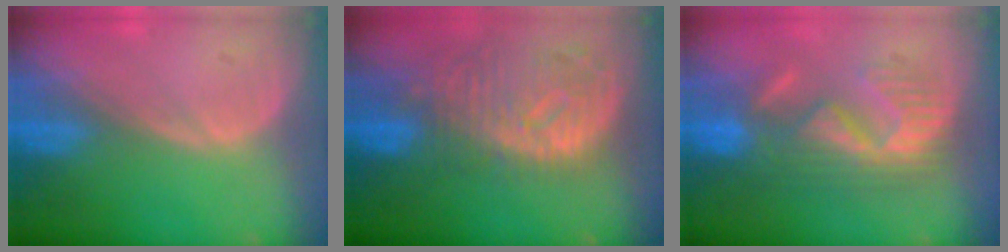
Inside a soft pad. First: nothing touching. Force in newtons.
{"total": 11.4, "press": 10.0, "slide": 5.5}
{"total": 8.7, "press": 8.6, "slide": 1.5}